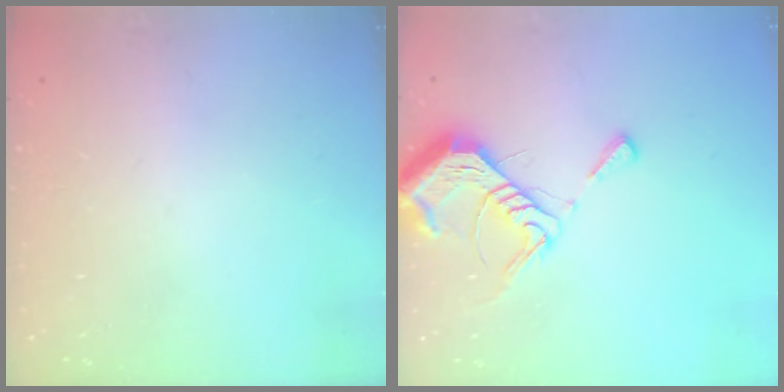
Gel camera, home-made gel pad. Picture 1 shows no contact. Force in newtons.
{"total": 10.0, "press": 9.9, "slide": 1.3}